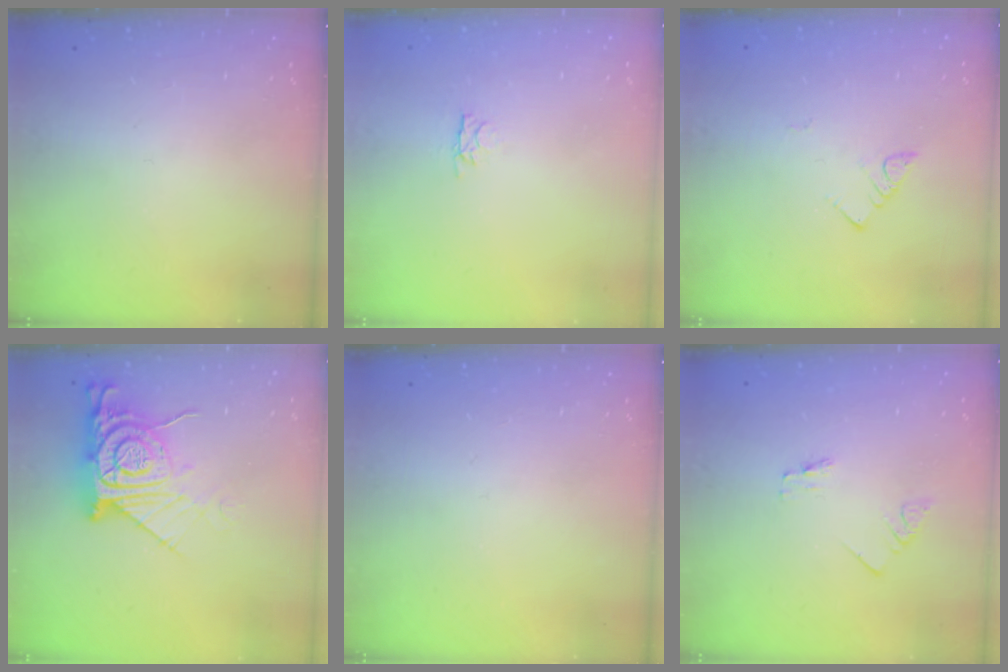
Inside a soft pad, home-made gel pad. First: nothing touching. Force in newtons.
{"total": 2.8, "press": 2.7, "slide": 0.4}
{"total": 3.0, "press": 3.0, "slide": 0.2}
{"total": 14.5, "press": 14.4, "slide": 1.2}
{"total": 0.0}
{"total": 0.0}